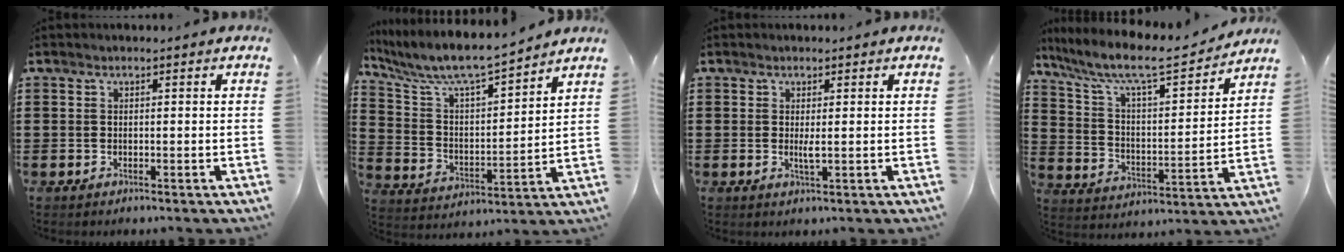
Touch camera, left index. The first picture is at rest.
{"total": 7.2, "force": [6.5, 0.7, 2.9], "torque": [-0.086, -0.048, 0.107]}
{"total": 1.7, "force": [0.1, 0.2, 1.7], "torque": [-0.032, -0.004, 0.002]}
{"total": 9.0, "force": [7.6, 1.0, 4.7], "torque": [-0.125, -0.048, 0.124]}